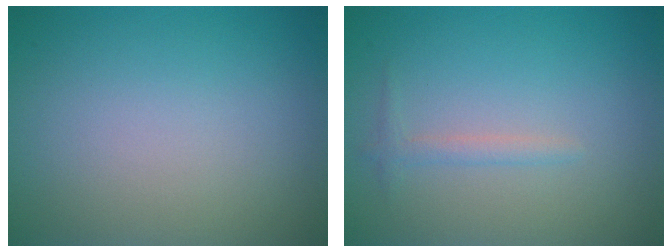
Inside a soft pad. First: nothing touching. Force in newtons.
{"total": 1.1, "press": 1.1, "slide": 0.1}